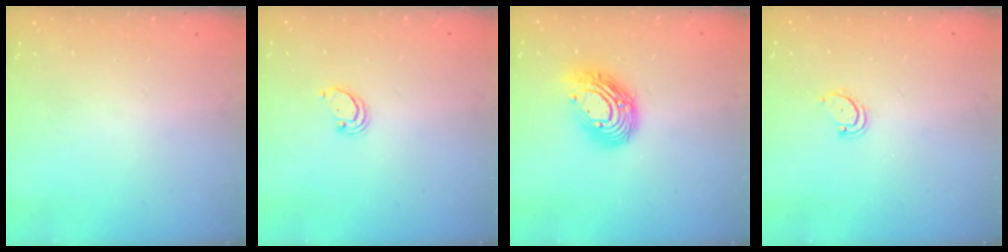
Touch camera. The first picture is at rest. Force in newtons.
{"total": 2.4, "press": 2.4, "slide": 0.2}
{"total": 13.7, "press": 13.7, "slide": 1.2}
{"total": 3.4, "press": 3.4, "slide": 0.2}